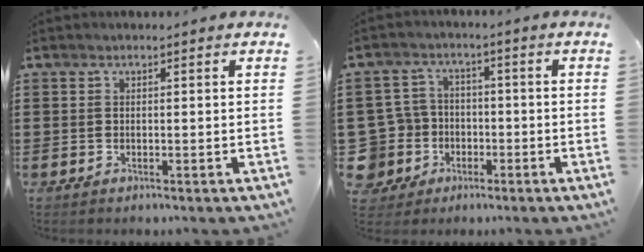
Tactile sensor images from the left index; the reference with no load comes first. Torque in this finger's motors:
{"motor_torque": [0.08, 0.07, 0.00, -0.03]}